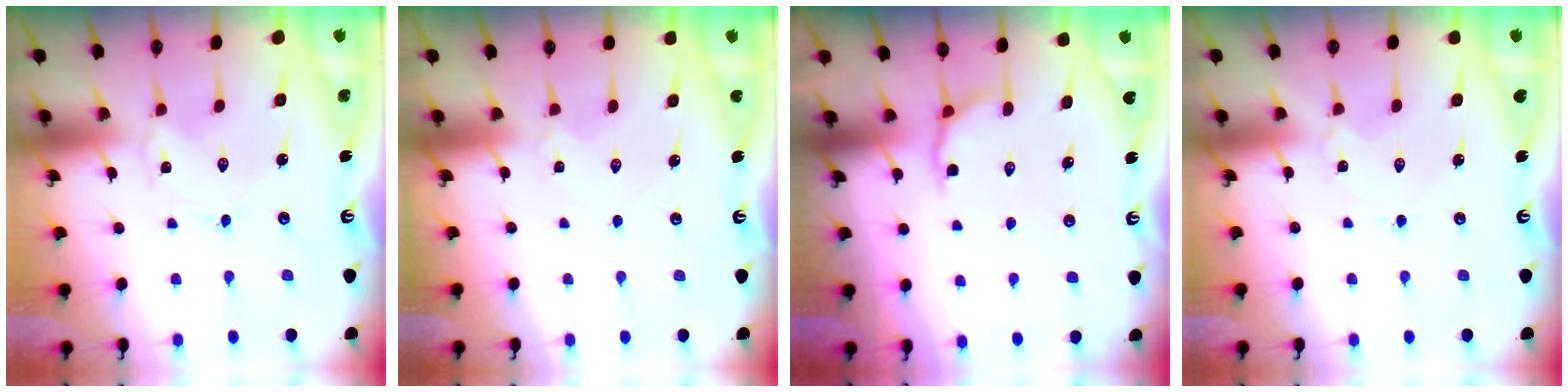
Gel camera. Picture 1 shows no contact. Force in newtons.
{"total": 0.8, "press": 0.7, "slide": 0.3}
{"total": 5.6, "press": 5.1, "slide": 2.4}
{"total": 1.0, "press": 1.0, "slide": 0.2}